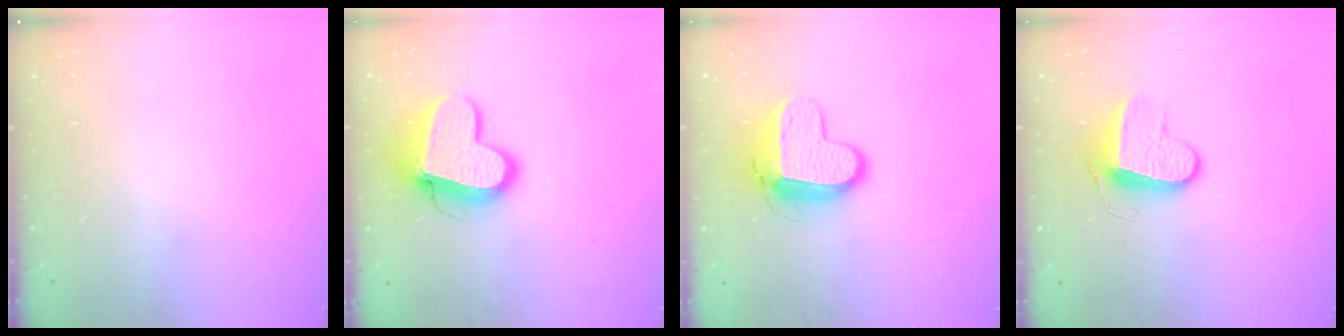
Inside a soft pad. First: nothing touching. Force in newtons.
{"total": 13.3, "press": 13.2, "slide": 1.3}
{"total": 11.1, "press": 11.0, "slide": 1.3}
{"total": 9.0, "press": 9.0, "slide": 0.2}